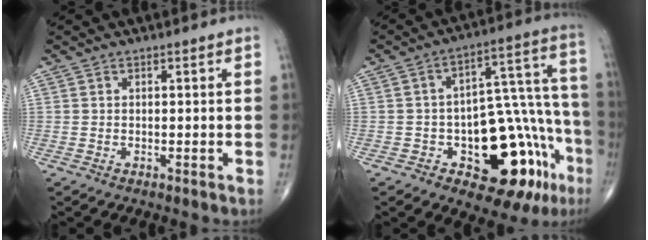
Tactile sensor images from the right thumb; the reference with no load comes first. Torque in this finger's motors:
{"motor_torque": [1.52, 0.79, 0.80, -0.95, 0.07]}